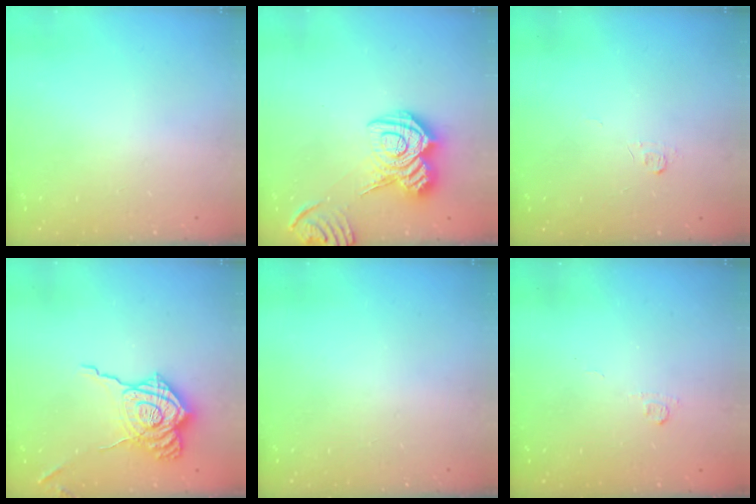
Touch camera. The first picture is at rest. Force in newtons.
{"total": 16.8, "press": 16.8, "slide": 1.1}
{"total": 3.6, "press": 3.5, "slide": 0.4}
{"total": 18.8, "press": 18.8, "slide": 1.1}
{"total": 0.0}
{"total": 3.3, "press": 3.2, "slide": 1.0}